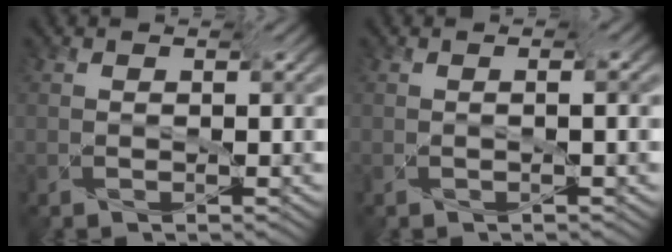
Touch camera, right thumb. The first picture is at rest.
{"total": 1.0, "force": [-0.2, -0.3, 1.0], "torque": [-0.013, 0.005, -0.006]}